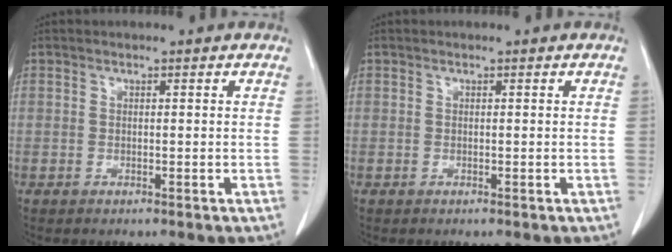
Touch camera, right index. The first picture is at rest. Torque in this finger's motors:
{"motor_torque": [0.00, 0.00, 0.00, 0.00]}